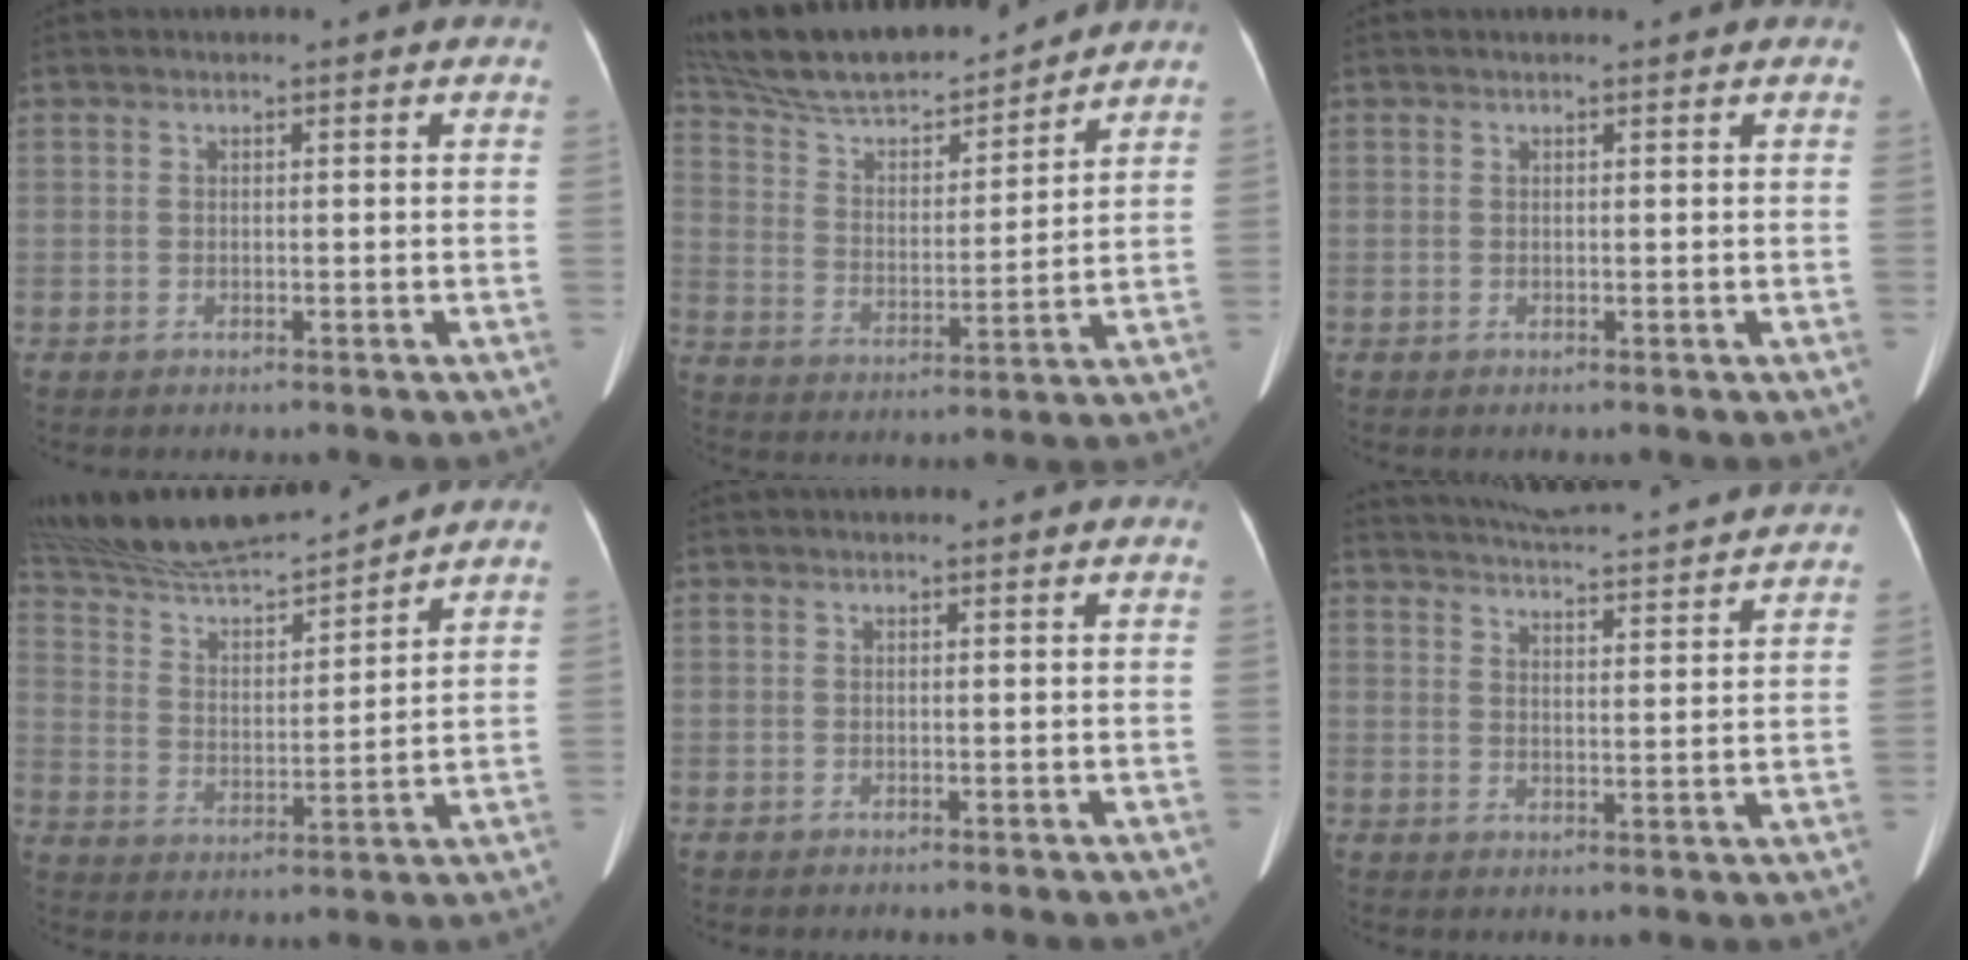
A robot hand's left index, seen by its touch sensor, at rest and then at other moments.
{"total": 19.0, "force": [17.0, 3.2, 7.8], "torque": [-0.142, 0.019, 0.288]}
{"total": 1.4, "force": [1.2, 0.2, 0.6], "torque": [-0.008, 0.018, 0.018]}
{"total": 14.2, "force": [13.5, 0.5, 4.5], "torque": [-0.090, 0.003, 0.248]}
{"total": 0.0}
{"total": 20.1, "force": [19.0, 1.3, 6.6], "torque": [-0.106, 0.003, 0.247]}